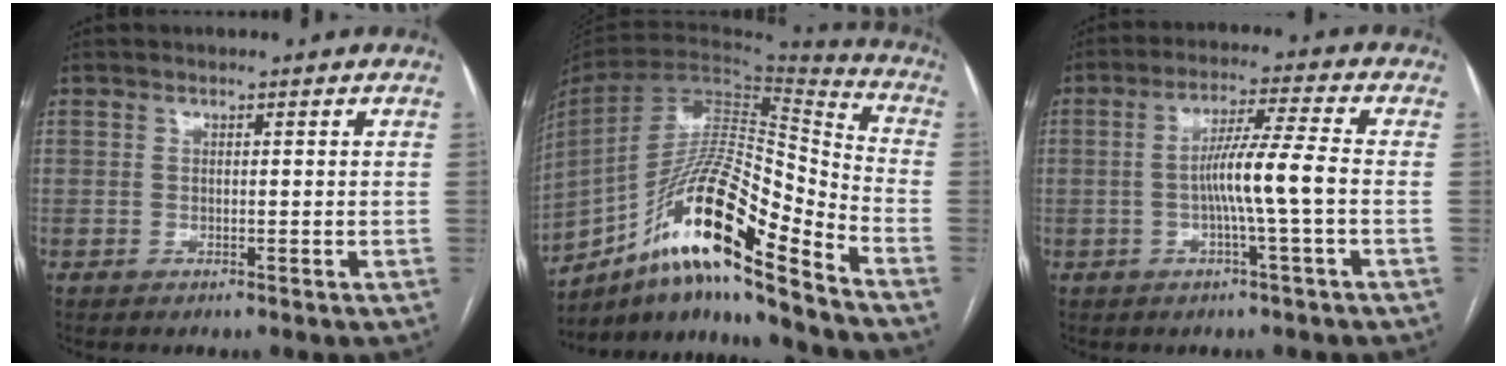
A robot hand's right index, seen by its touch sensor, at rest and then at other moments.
{"total": 20.7, "force": [-13.1, 2.2, 15.9], "torque": [-0.292, 0.008, -0.232]}
{"total": 7.5, "force": [-1.3, -0.9, 7.4], "torque": [-0.134, 0.008, -0.024]}